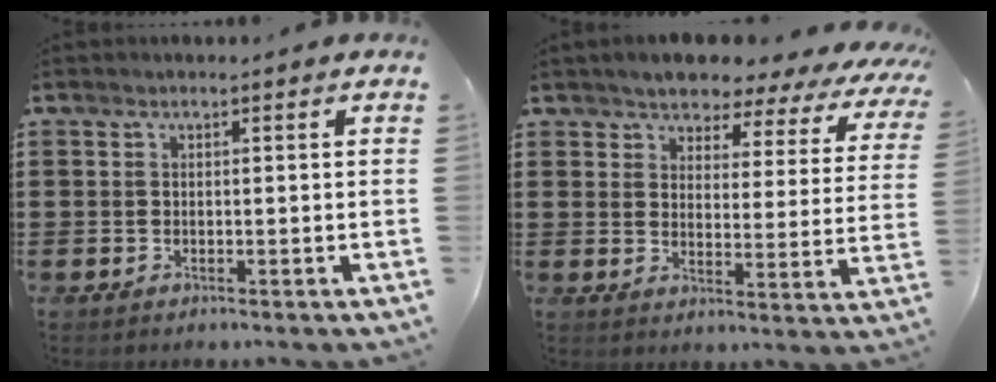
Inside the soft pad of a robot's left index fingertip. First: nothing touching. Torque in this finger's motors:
{"motor_torque": [2.14, 0.00, 1.05, 0.11]}